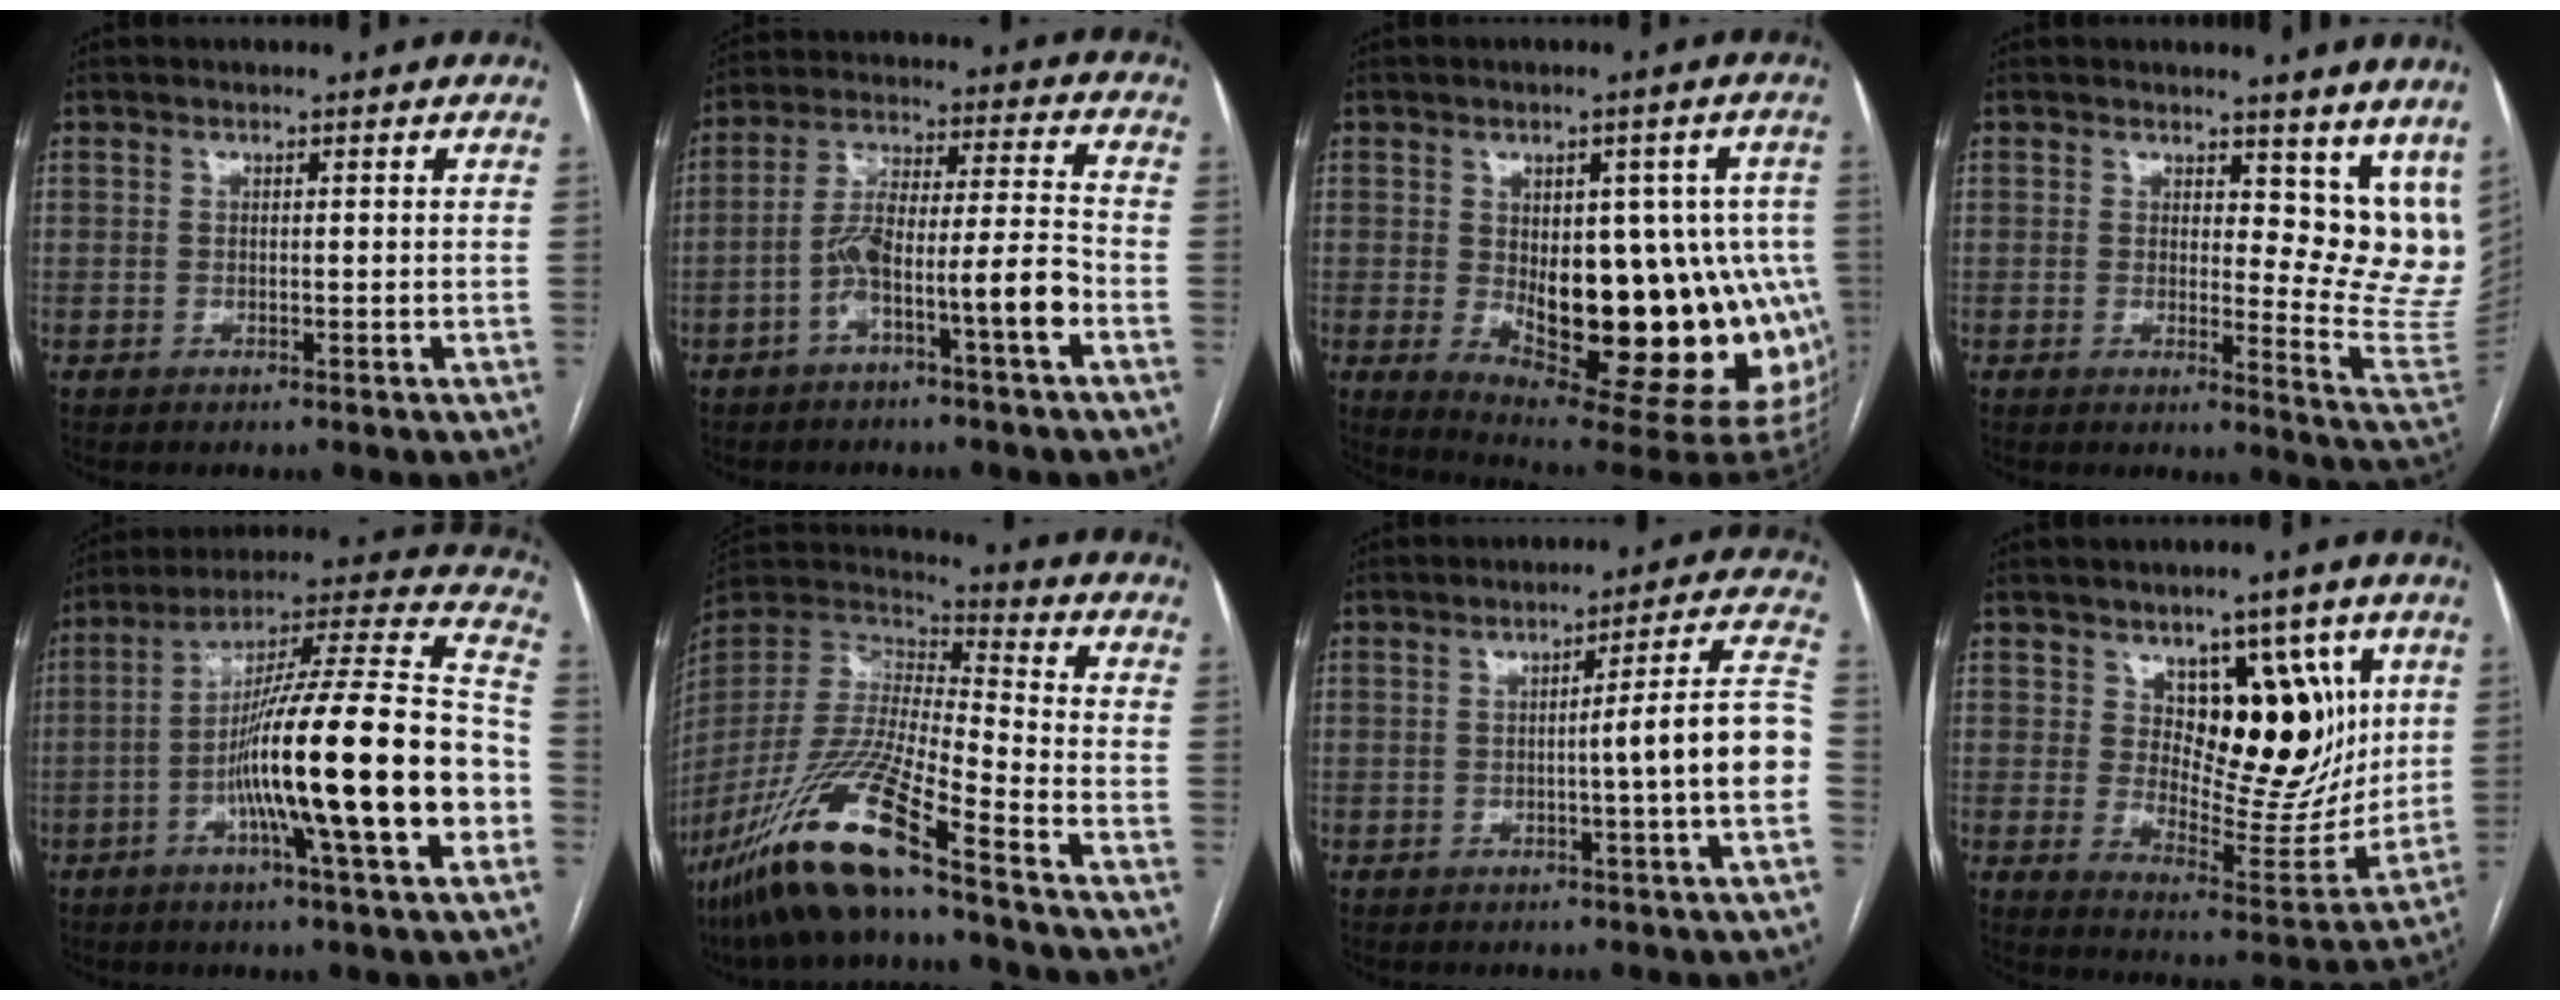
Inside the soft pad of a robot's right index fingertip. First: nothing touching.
{"total": 10.8, "force": [-4.9, 0.5, 9.6], "torque": [-0.170, 0.031, -0.085]}
{"total": 22.1, "force": [-3.3, 9.5, 19.7], "torque": [-0.195, 0.013, -0.017]}
{"total": 12.0, "force": [9.4, 4.9, 5.6], "torque": [-0.040, -0.033, 0.089]}
{"total": 24.6, "force": [-6.6, 0.7, 23.7], "torque": [-0.340, 0.002, -0.117]}
{"total": 18.8, "force": [-12.9, 0.9, 13.7], "torque": [-0.300, -0.040, -0.247]}
{"total": 10.2, "force": [-1.8, -1.2, 9.9], "torque": [-0.127, 0.018, -0.029]}
{"total": 13.8, "force": [5.2, 7.2, 10.6], "torque": [-0.135, 0.001, 0.097]}